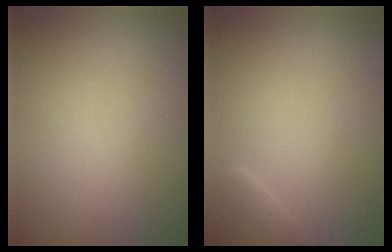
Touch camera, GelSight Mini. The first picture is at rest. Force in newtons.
{"total": 1.9, "press": 1.9, "slide": 0.1}